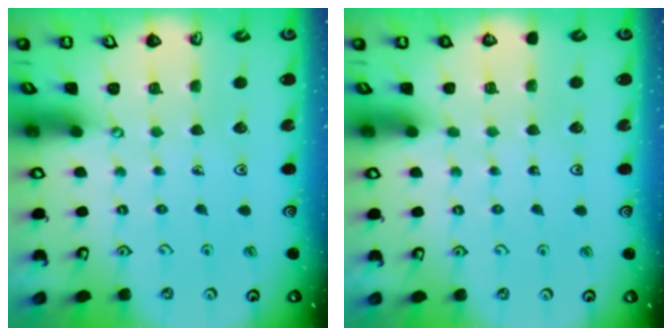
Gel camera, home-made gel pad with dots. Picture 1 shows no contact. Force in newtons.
{"total": 0.0}